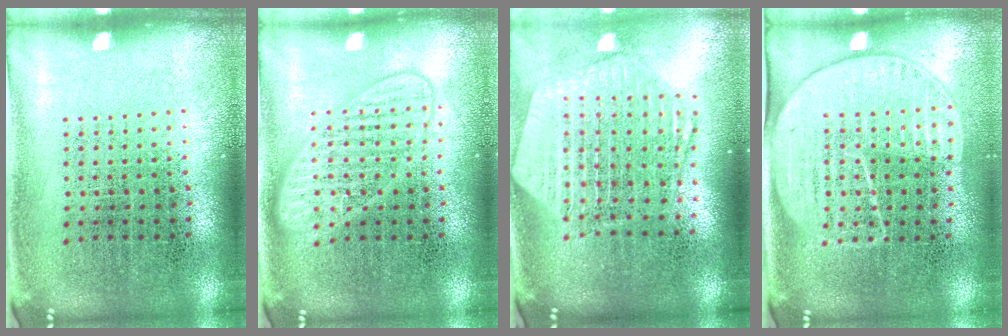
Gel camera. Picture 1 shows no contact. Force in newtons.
{"total": 2.8, "press": 2.7, "slide": 0.4}
{"total": 2.6, "press": 2.1, "slide": 1.5}
{"total": 1.8, "press": 1.5, "slide": 0.9}